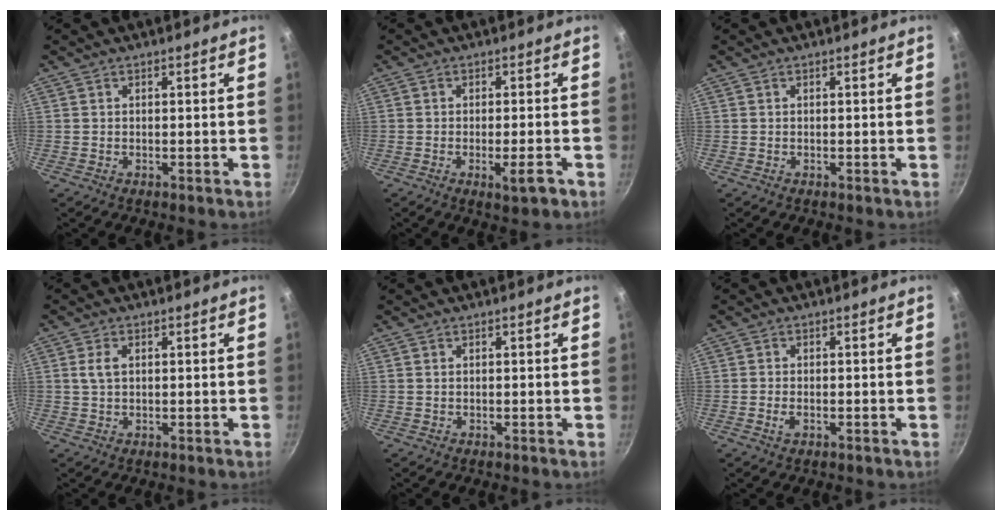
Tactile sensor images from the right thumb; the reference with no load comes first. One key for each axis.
{"total": 4.5, "fx": -1.9, "fy": 1.1, "fz": 3.9, "tx": -0.054, "ty": 0.006, "tz": -0.026}
{"total": 0.0}
{"total": 2.9, "fx": 0.6, "fy": 1.7, "fz": 2.2, "tx": -0.043, "ty": 0.004, "tz": 0.012}
{"total": 0.0}
{"total": 1.9, "fx": -0.7, "fy": 1.0, "fz": 1.4, "tx": -0.032, "ty": 0.002, "tz": -0.014}